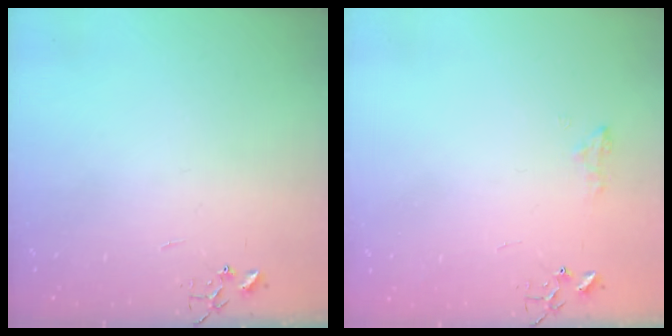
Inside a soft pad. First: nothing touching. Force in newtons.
{"total": 8.5, "press": 8.5, "slide": 0.6}